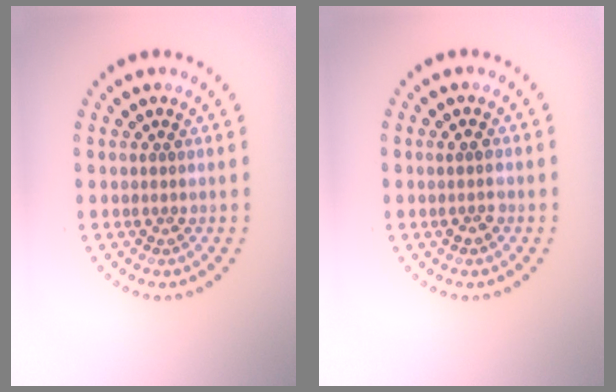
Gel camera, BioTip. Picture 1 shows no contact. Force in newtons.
{"total": 1.5, "press": 1.5, "slide": 0.2}